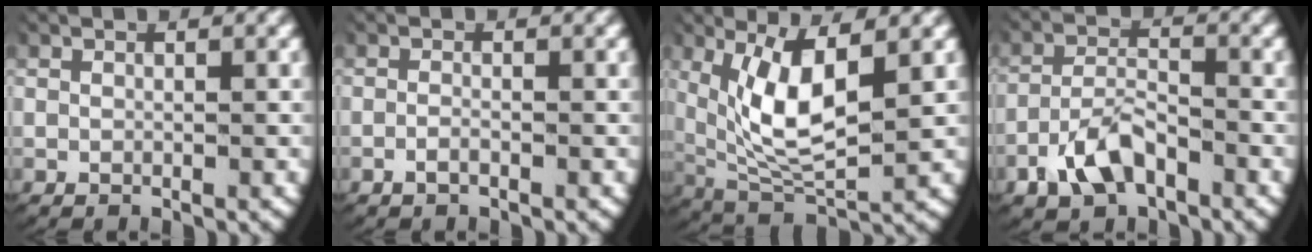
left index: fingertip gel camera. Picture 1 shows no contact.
{"total": 1.1, "force": [-0.9, 0.4, 0.6], "torque": [-0.019, -0.005, -0.016]}
{"total": 7.8, "force": [1.4, 4.1, 6.4], "torque": [-0.156, -0.026, 0.043]}
{"total": 4.4, "force": [-2.9, 2.2, 2.5], "torque": [-0.045, -0.007, -0.051]}